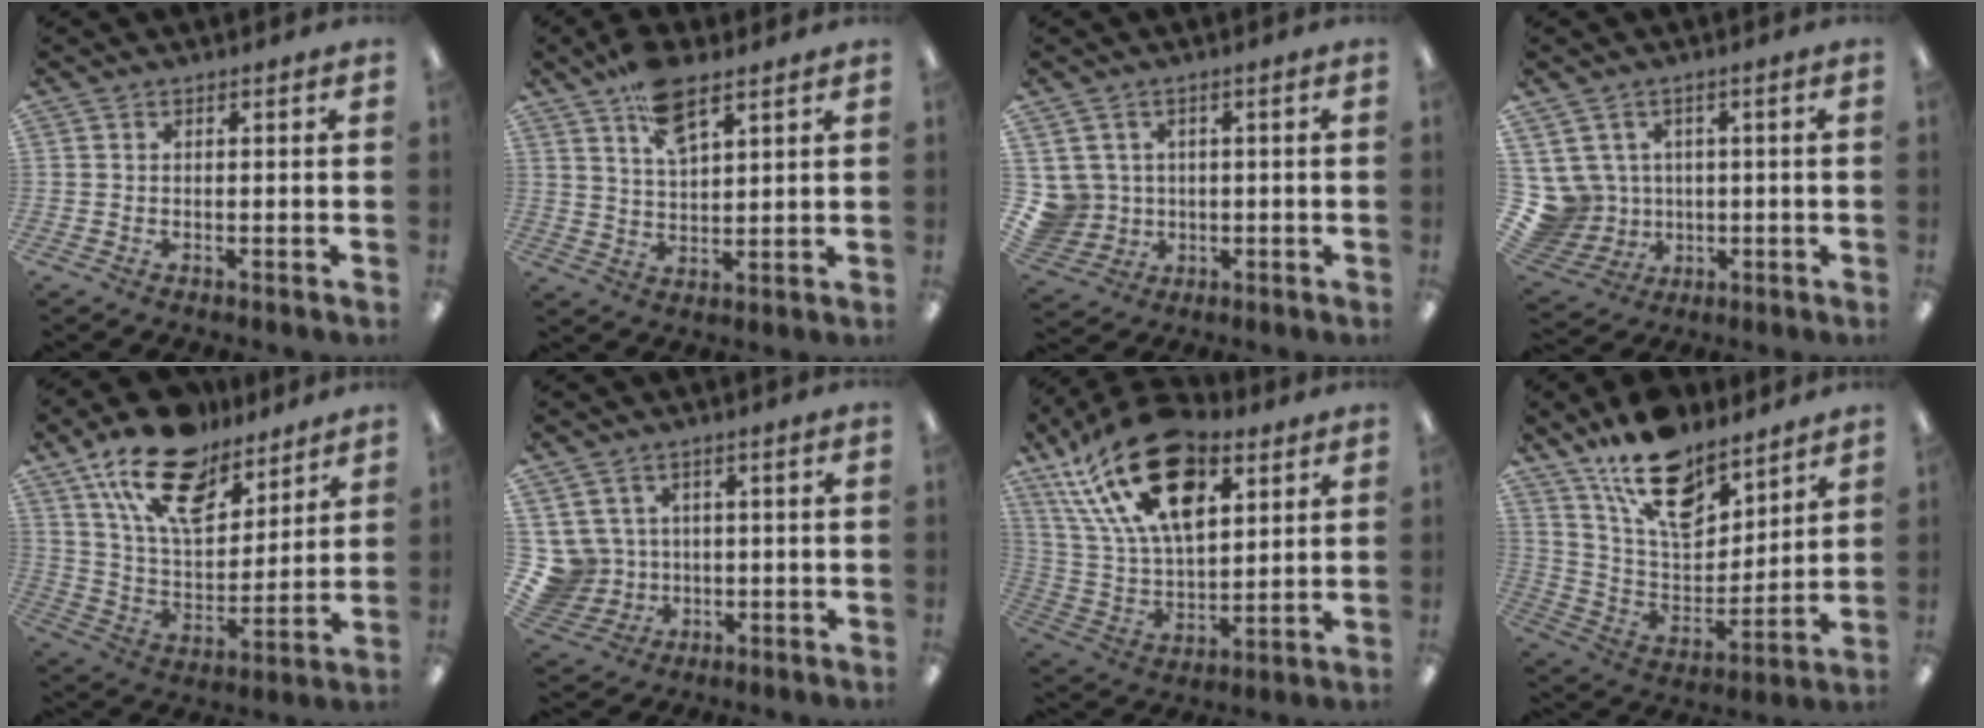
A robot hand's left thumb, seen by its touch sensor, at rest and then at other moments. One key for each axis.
{"total": 9.9, "fx": 6.6, "fy": 4.1, "fz": 6.2, "tx": -0.095, "ty": -0.032, "tz": 0.115}
{"total": 6.1, "fx": 1.1, "fy": 5.9, "fz": 0.7, "tx": -0.040, "ty": -0.001, "tz": 0.028}
{"total": 9.0, "fx": 0.9, "fy": 8.8, "fz": 2.0, "tx": -0.090, "ty": -0.006, "tz": 0.028}
{"total": 19.4, "fx": 13.2, "fy": 9.7, "fz": 10.5, "tx": -0.187, "ty": -0.066, "tz": 0.236}
{"total": 7.5, "fx": 1.0, "fy": 7.3, "fz": 1.2, "tx": -0.061, "ty": -0.003, "tz": 0.030}
{"total": 24.6, "fx": 12.2, "fy": 13.6, "fz": 16.5, "tx": -0.317, "ty": -0.054, "tz": 0.214}
{"total": 18.3, "fx": 12.7, "fy": 9.3, "fz": 9.4, "tx": -0.167, "ty": -0.074, "tz": 0.228}